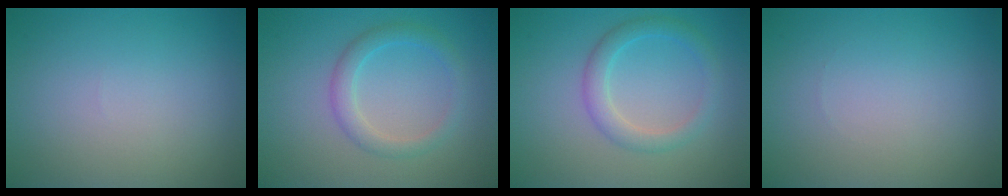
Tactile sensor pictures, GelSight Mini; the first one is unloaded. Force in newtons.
{"total": 2.5, "press": 2.4, "slide": 0.2}
{"total": 2.6, "press": 2.6, "slide": 0.1}
{"total": 0.0}